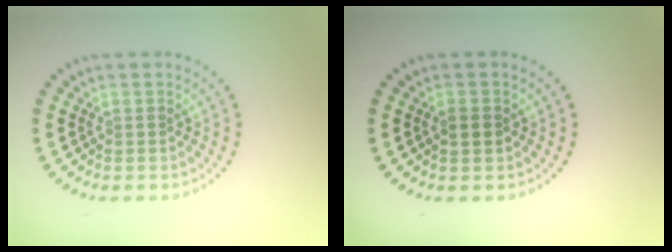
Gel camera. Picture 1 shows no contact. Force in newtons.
{"total": 1.5, "press": 1.5, "slide": 0.1}